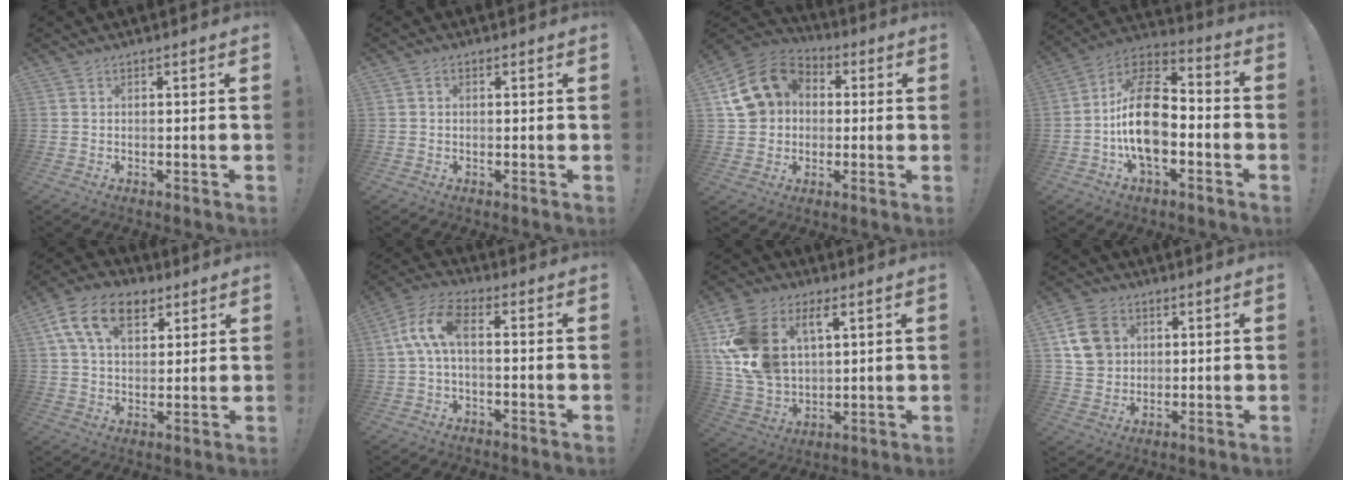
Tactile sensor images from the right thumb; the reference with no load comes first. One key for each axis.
{"total": 0.9, "fx": 0.0, "fy": 0.8, "fz": 0.4, "tx": -0.011, "ty": 0.005, "tz": 0.000}
{"total": 15.7, "fx": 3.7, "fy": 13.3, "fz": 7.4, "tx": -0.112, "ty": 0.002, "tz": 0.082}
{"total": 18.9, "fx": -3.1, "fy": 11.2, "fz": 14.9, "tx": -0.271, "ty": 0.020, "tz": -0.050}
{"total": 14.9, "fx": 6.8, "fy": 9.5, "fz": 9.1, "tx": -0.153, "ty": -0.011, "tz": 0.129}
{"total": 9.6, "fx": 0.6, "fy": 4.5, "fz": 8.4, "tx": -0.171, "ty": 0.010, "tz": 0.015}
{"total": 18.4, "fx": 6.9, "fy": 12.5, "fz": 11.6, "tx": -0.239, "ty": -0.028, "tz": 0.130}
{"total": 11.8, "fx": 3.9, "fy": 9.8, "fz": 5.3, "tx": -0.080, "ty": -0.005, "tz": 0.081}